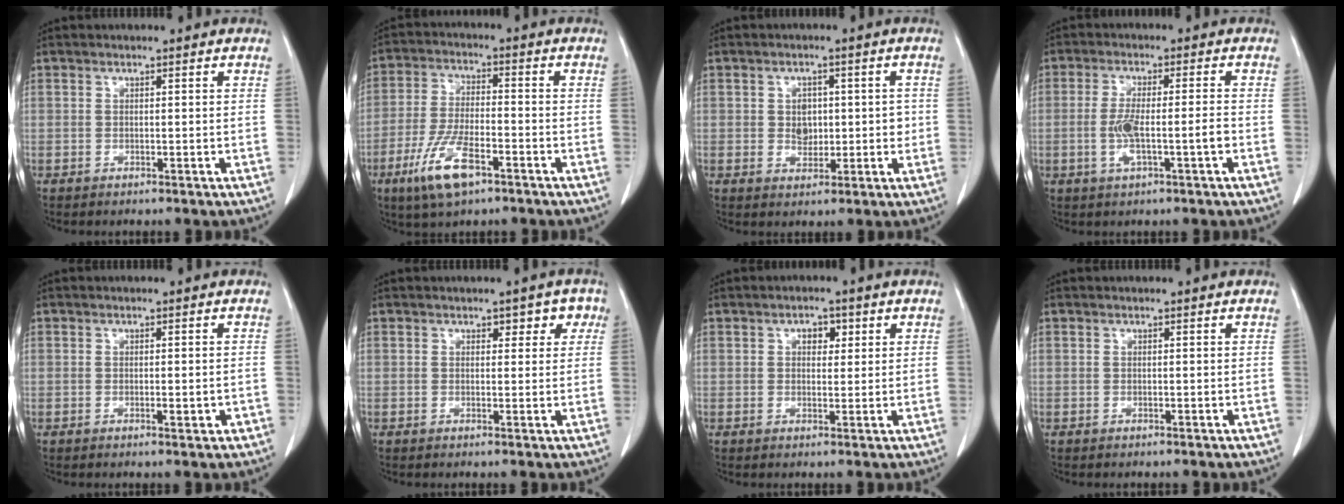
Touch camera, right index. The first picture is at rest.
{"total": 9.8, "force": [-5.4, 2.7, 7.7], "torque": [-0.161, -0.014, -0.098]}
{"total": 4.4, "force": [0.1, 3.3, 2.9], "torque": [-0.035, 0.010, 0.010]}
{"total": 6.2, "force": [-1.6, 0.5, 6.0], "torque": [-0.119, 0.002, -0.027]}
{"total": 1.9, "force": [-0.6, 0.5, 1.7], "torque": [-0.025, -0.002, -0.006]}
{"total": 3.0, "force": [1.4, 2.0, 1.7], "torque": [-0.002, 0.010, 0.013]}
{"total": 2.7, "force": [1.1, 1.7, 1.8], "torque": [-0.024, 0.007, 0.014]}
{"total": 0.0}